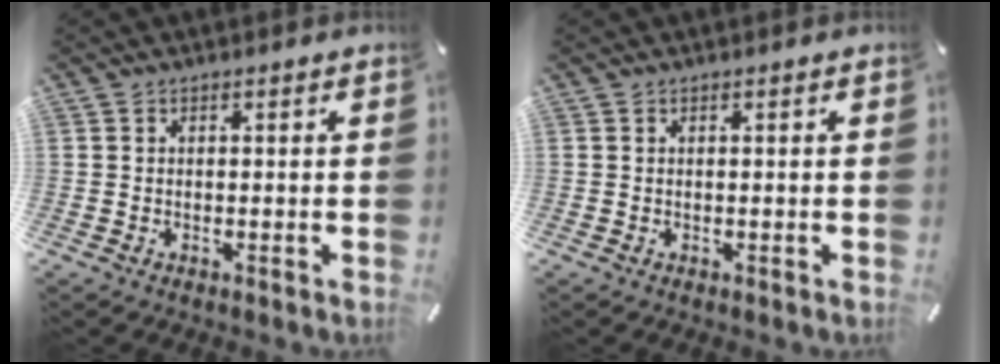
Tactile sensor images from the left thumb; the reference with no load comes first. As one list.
[{"total": 0.0}]